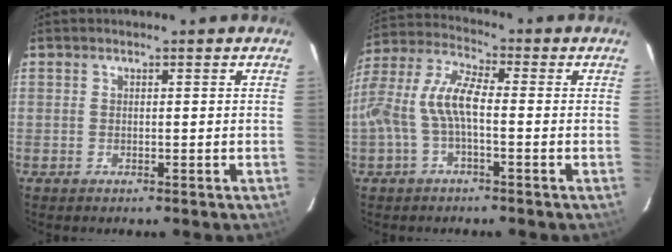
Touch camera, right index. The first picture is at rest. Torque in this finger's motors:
{"motor_torque": [0.48, -0.03, 0.60, 0.18]}